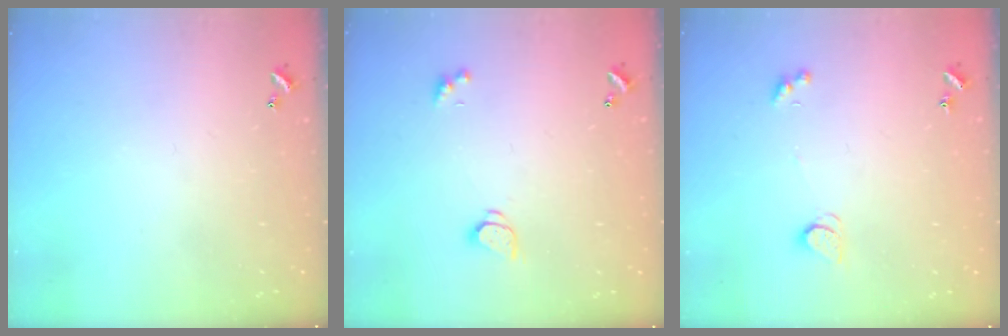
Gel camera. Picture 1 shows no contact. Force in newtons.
{"total": 1.6, "press": 1.5, "slide": 0.5}
{"total": 2.3, "press": 2.2, "slide": 0.5}